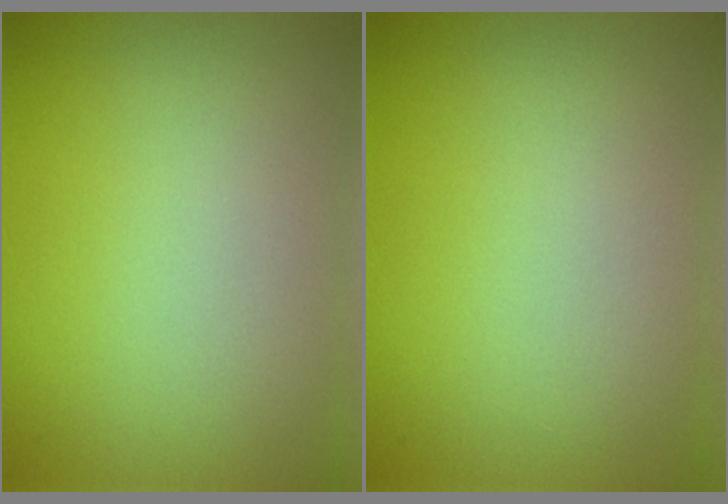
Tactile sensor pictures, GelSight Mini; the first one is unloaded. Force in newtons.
{"total": 0.0}